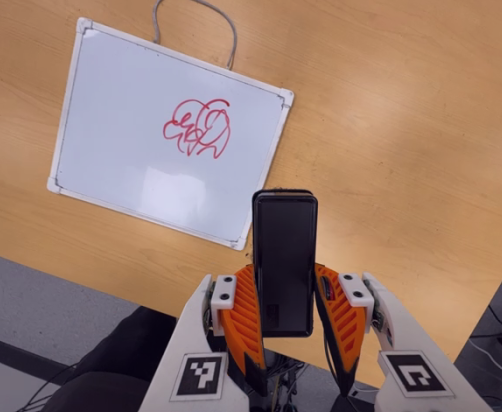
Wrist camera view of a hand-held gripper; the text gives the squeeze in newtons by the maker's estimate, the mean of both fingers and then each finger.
{"total": 4.9, "left": 3.2, "right": 6.5}